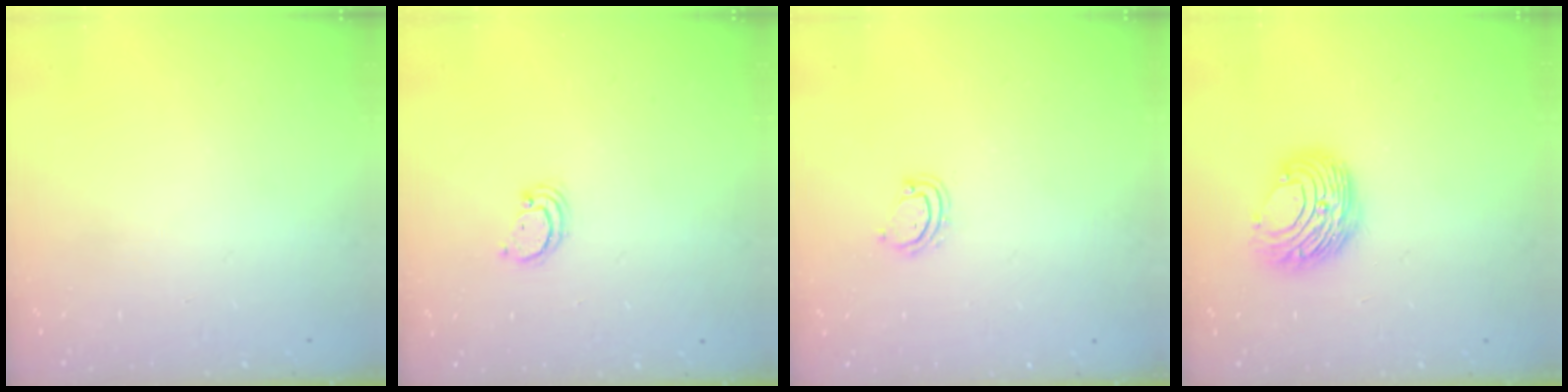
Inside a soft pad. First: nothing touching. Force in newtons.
{"total": 2.4, "press": 2.4, "slide": 0.2}
{"total": 4.9, "press": 4.9, "slide": 0.3}
{"total": 9.1, "press": 9.1, "slide": 0.4}